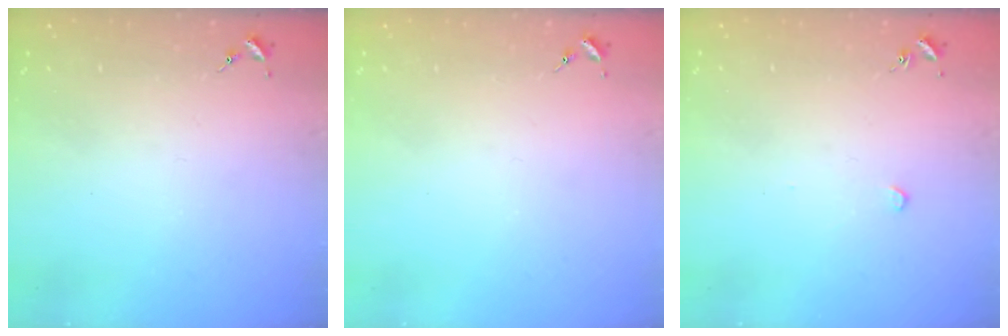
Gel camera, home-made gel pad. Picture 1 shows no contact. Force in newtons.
{"total": 0.0}
{"total": 3.0, "press": 2.9, "slide": 0.4}